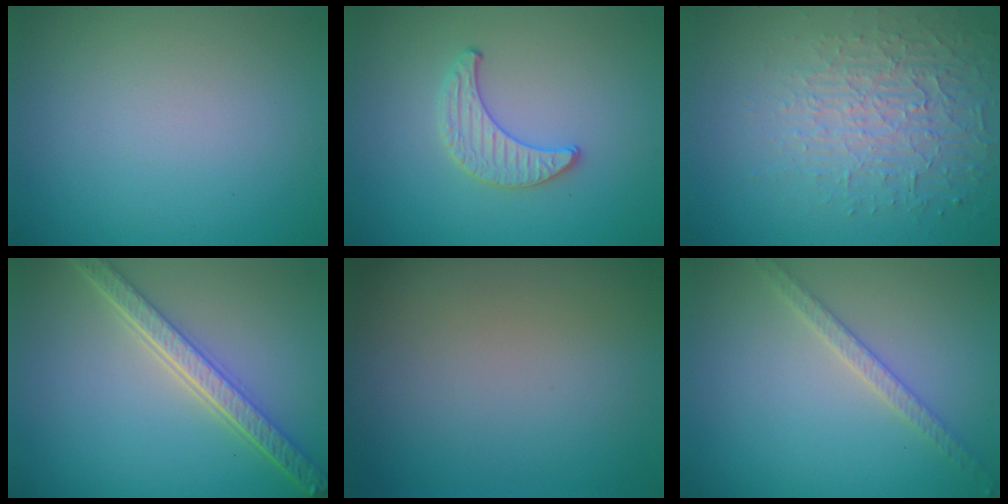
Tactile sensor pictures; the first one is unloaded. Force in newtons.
{"total": 1.5, "press": 1.5, "slide": 0.1}
{"total": 3.7, "press": 3.2, "slide": 1.7}
{"total": 5.5, "press": 4.0, "slide": 3.7}
{"total": 0.0}
{"total": 2.1, "press": 2.0, "slide": 0.6}